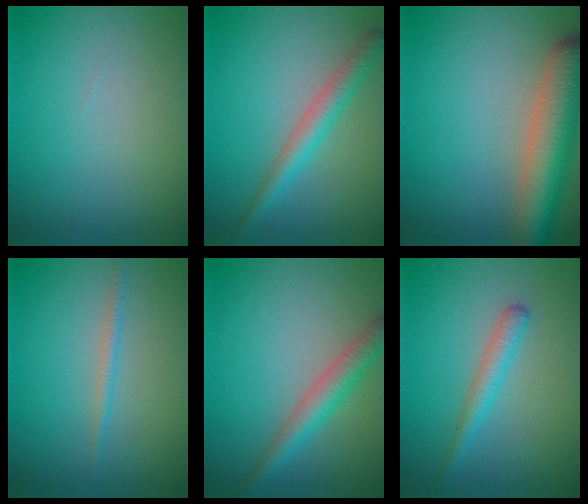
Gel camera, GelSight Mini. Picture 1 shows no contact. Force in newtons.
{"total": 3.0, "press": 3.0, "slide": 0.1}
{"total": 7.5, "press": 7.5, "slide": 0.5}
{"total": 1.1, "press": 1.1, "slide": 0.1}
{"total": 3.4, "press": 3.4, "slide": 0.1}
{"total": 2.1, "press": 2.1, "slide": 0.1}